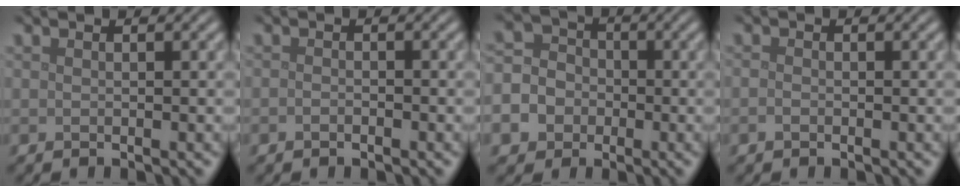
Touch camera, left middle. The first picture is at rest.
{"total": 0.7, "force": [-0.4, 0.4, 0.4], "torque": [-0.009, 0.000, -0.009]}
{"total": 8.4, "force": [-3.8, 7.1, 2.4], "torque": [-0.062, -0.021, -0.081]}
{"total": 0.7, "force": [-0.4, 0.5, 0.4], "torque": [-0.009, -0.001, -0.009]}